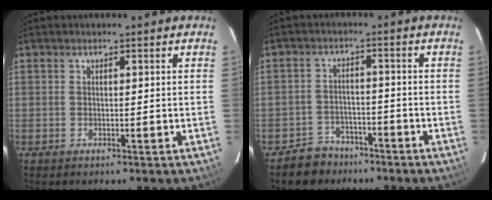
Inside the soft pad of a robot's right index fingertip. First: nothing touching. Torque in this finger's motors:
{"motor_torque": [-0.14, -0.21, -0.12, -0.07]}